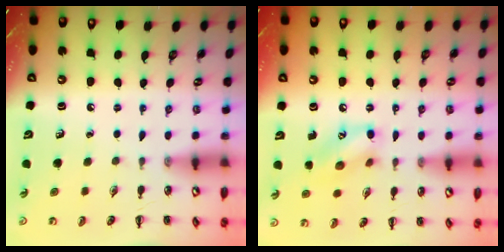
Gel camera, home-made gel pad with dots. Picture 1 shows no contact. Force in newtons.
{"total": 10.7, "press": 10.7, "slide": 0.3}